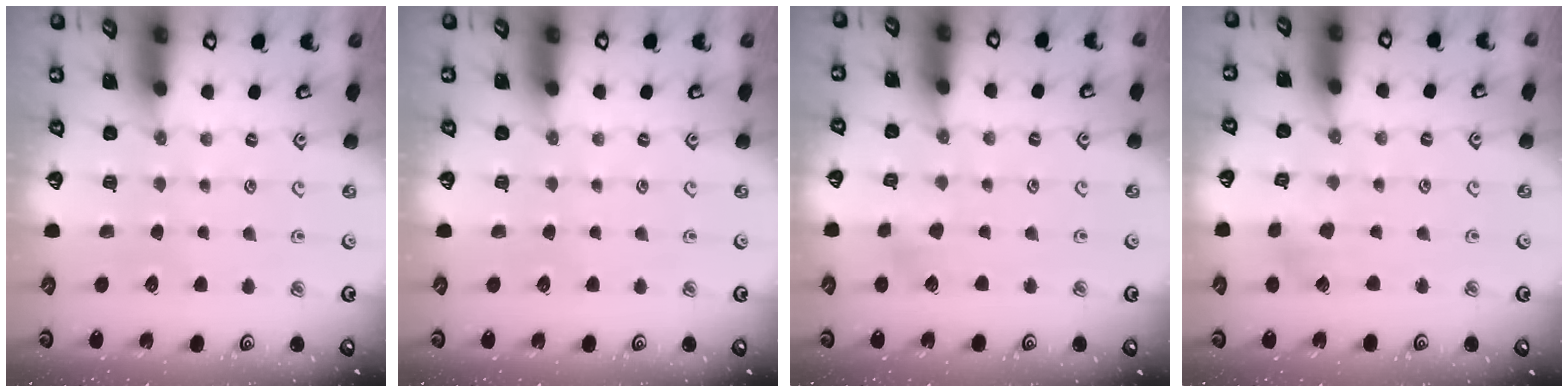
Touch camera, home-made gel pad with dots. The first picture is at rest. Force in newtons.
{"total": 0.0}
{"total": 2.9, "press": 2.8, "slide": 0.8}
{"total": 3.6, "press": 3.6, "slide": 0.2}